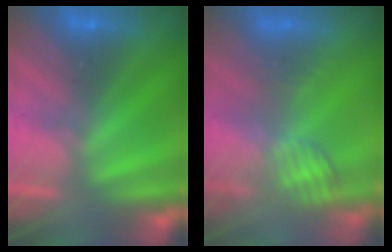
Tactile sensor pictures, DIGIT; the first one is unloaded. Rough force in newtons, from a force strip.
{"total": 2.5}